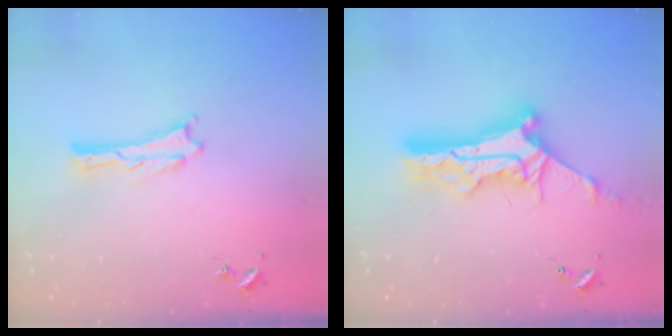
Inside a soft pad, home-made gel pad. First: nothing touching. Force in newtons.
{"total": 11.3, "press": 11.2, "slide": 1.1}